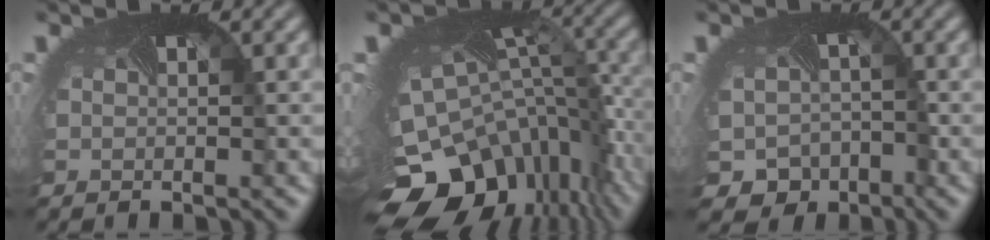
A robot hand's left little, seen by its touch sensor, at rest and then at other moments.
{"total": 15.9, "force": [-6.8, 10.7, 9.6], "torque": [-0.200, -0.043, -0.074]}
{"total": 5.3, "force": [-2.8, 4.5, 0.8], "torque": [-0.007, -0.025, -0.032]}